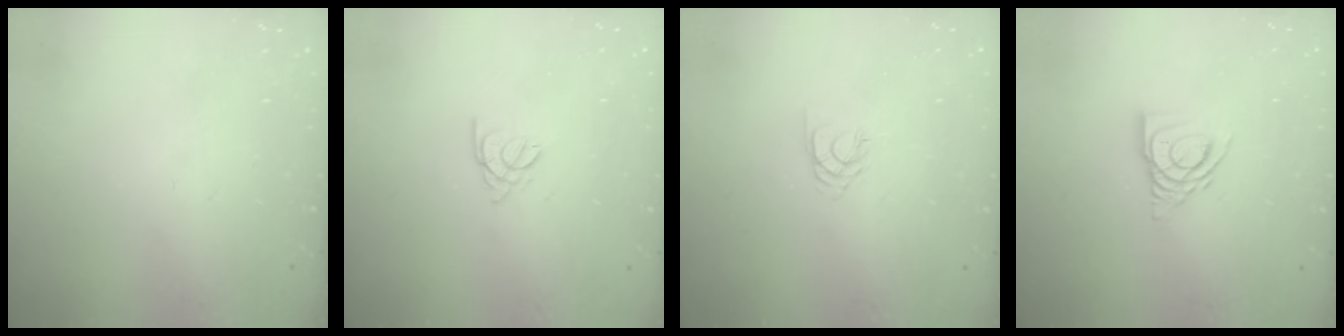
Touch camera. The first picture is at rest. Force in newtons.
{"total": 1.8, "press": 1.7, "slide": 0.5}
{"total": 2.1, "press": 2.1, "slide": 0.3}
{"total": 10.5, "press": 10.4, "slide": 1.3}